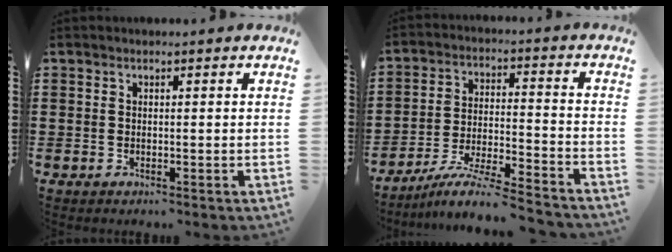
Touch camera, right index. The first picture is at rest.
{"total": 8.0, "force": [-7.2, 0.0, 3.4], "torque": [-0.065, -0.001, -0.144]}